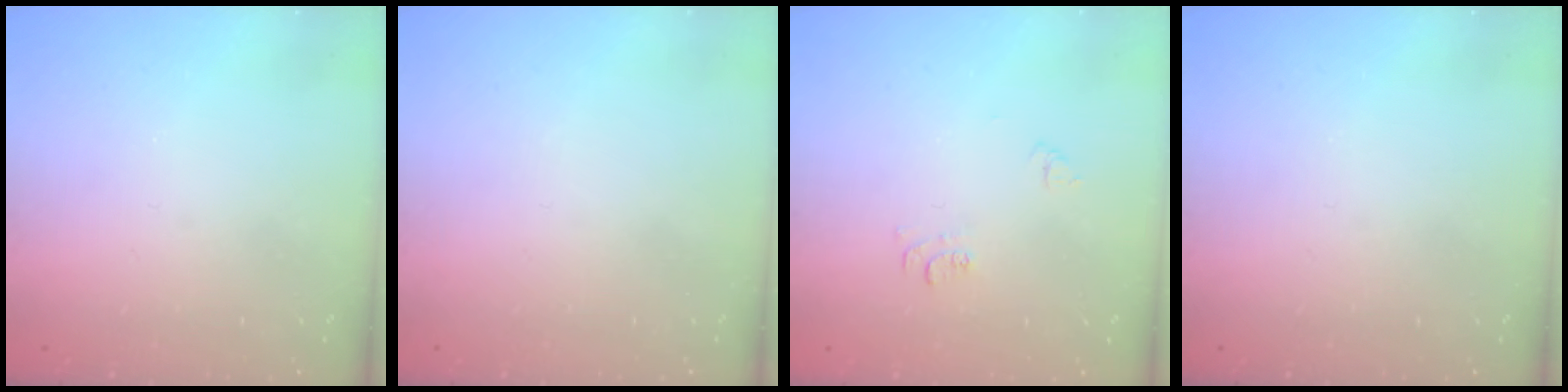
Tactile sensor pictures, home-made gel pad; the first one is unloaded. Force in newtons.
{"total": 1.5, "press": 1.5, "slide": 0.1}
{"total": 3.9, "press": 3.9, "slide": 0.5}
{"total": 0.0}